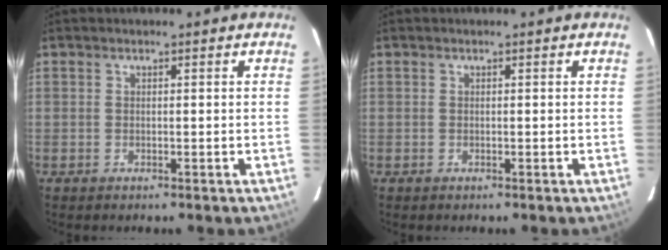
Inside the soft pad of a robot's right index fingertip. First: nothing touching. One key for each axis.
{"total": 0.0}